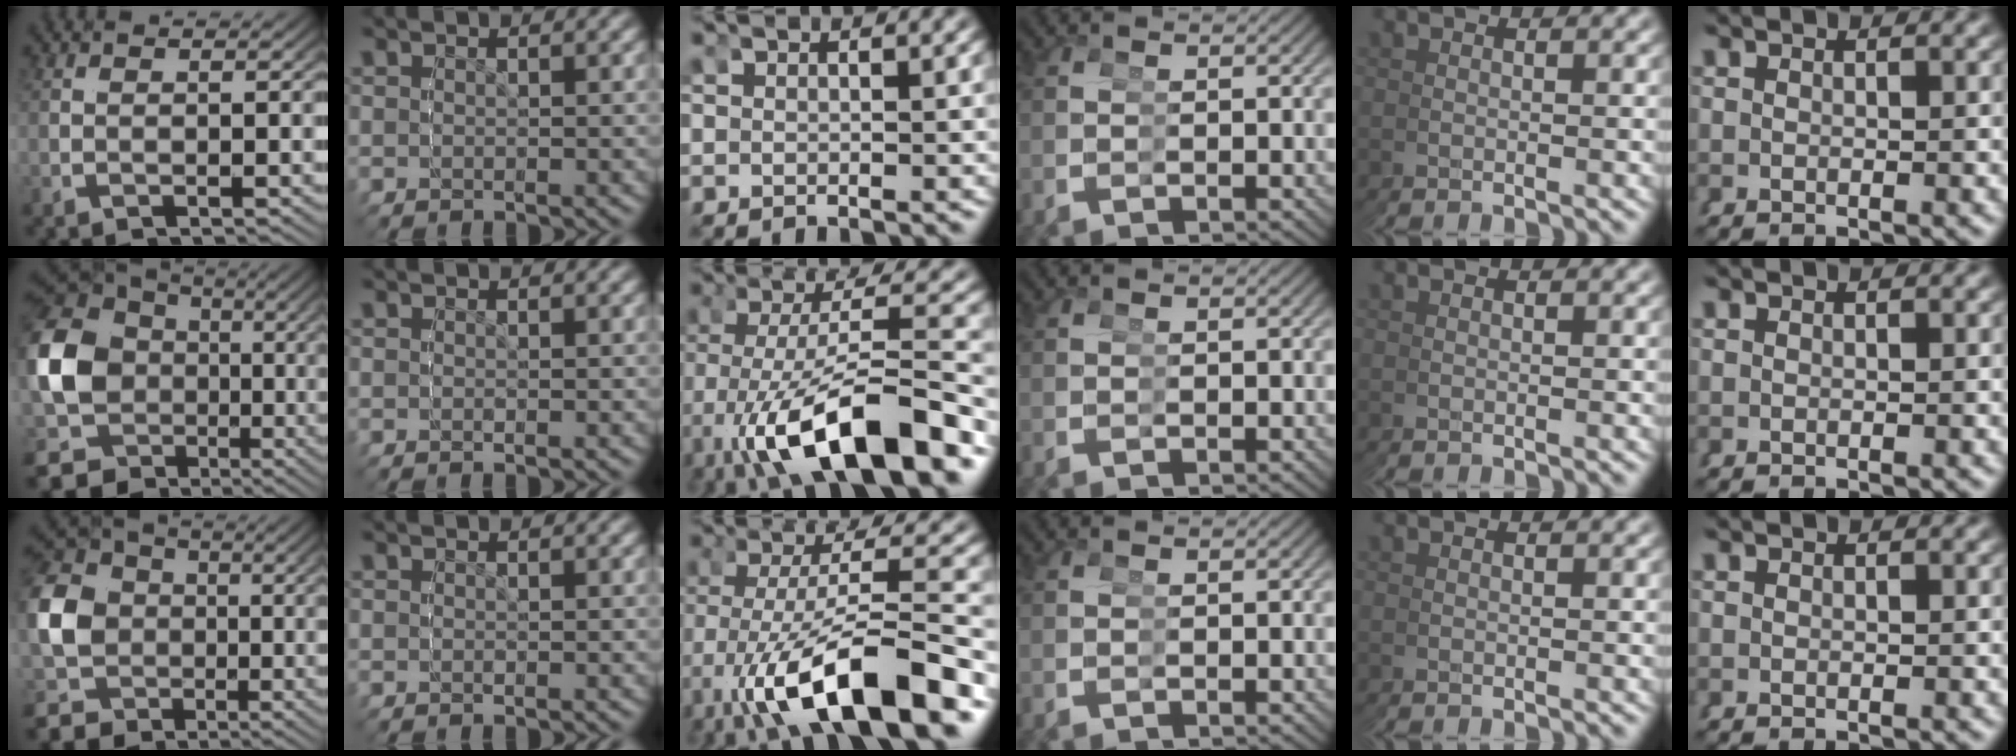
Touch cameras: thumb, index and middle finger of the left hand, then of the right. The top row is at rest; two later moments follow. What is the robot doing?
{"motion": "grasp_and_lifting", "object": "glue stick"}